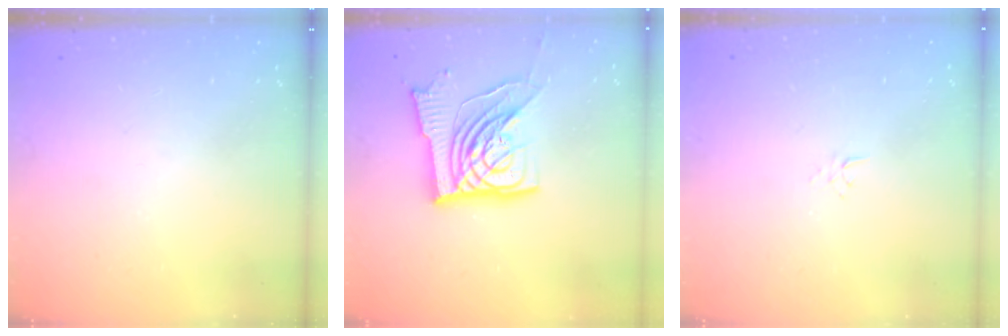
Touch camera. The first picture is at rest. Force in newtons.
{"total": 16.1, "press": 16.0, "slide": 1.8}
{"total": 2.6, "press": 2.6, "slide": 0.3}